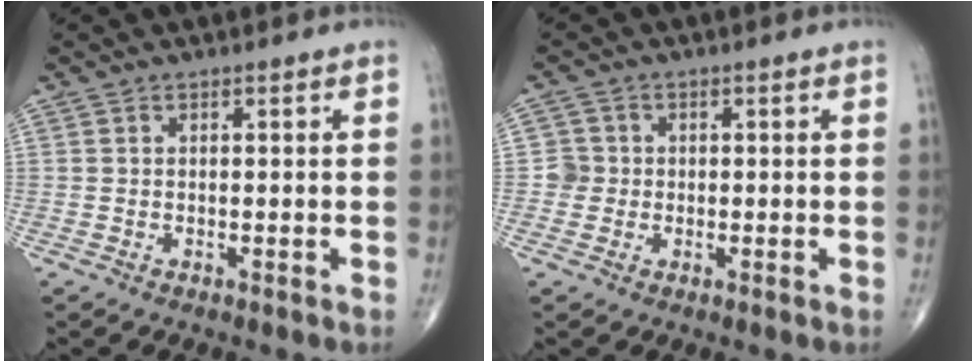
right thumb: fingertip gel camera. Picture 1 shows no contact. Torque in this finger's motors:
{"motor_torque": [-0.22, -0.40, -0.04, 0.24, 0.03]}